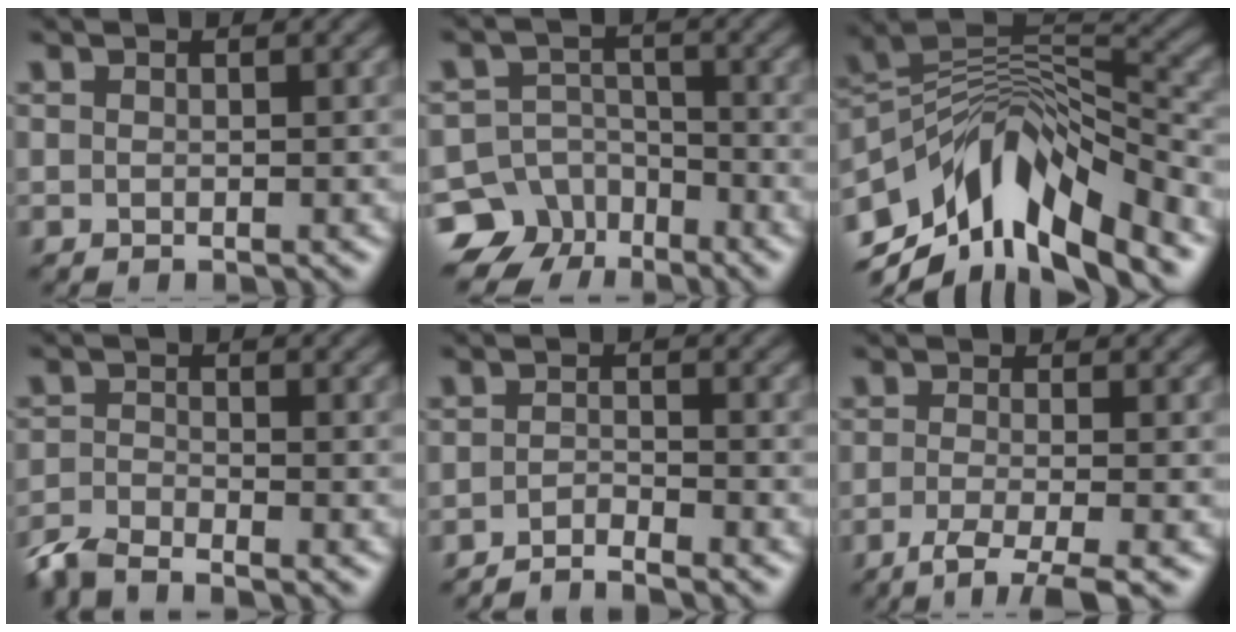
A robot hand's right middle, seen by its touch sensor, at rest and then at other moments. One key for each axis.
{"total": 8.2, "fx": -5.7, "fy": 5.7, "fz": 1.3, "tx": -0.010, "ty": -0.009, "tz": -0.106}
{"total": 12.0, "fx": -6.6, "fy": 5.4, "fz": 8.4, "tx": -0.152, "ty": 0.016, "tz": -0.120}
{"total": 3.6, "fx": -3.3, "fy": 0.7, "fz": 1.4, "tx": -0.031, "ty": -0.010, "tz": -0.076}
{"total": 2.1, "fx": -1.9, "fy": 0.3, "fz": 0.8, "tx": -0.005, "ty": 0.000, "tz": -0.042}
{"total": 3.9, "fx": -2.2, "fy": 0.8, "fz": 3.1, "tx": -0.053, "ty": -0.008, "tz": -0.050}